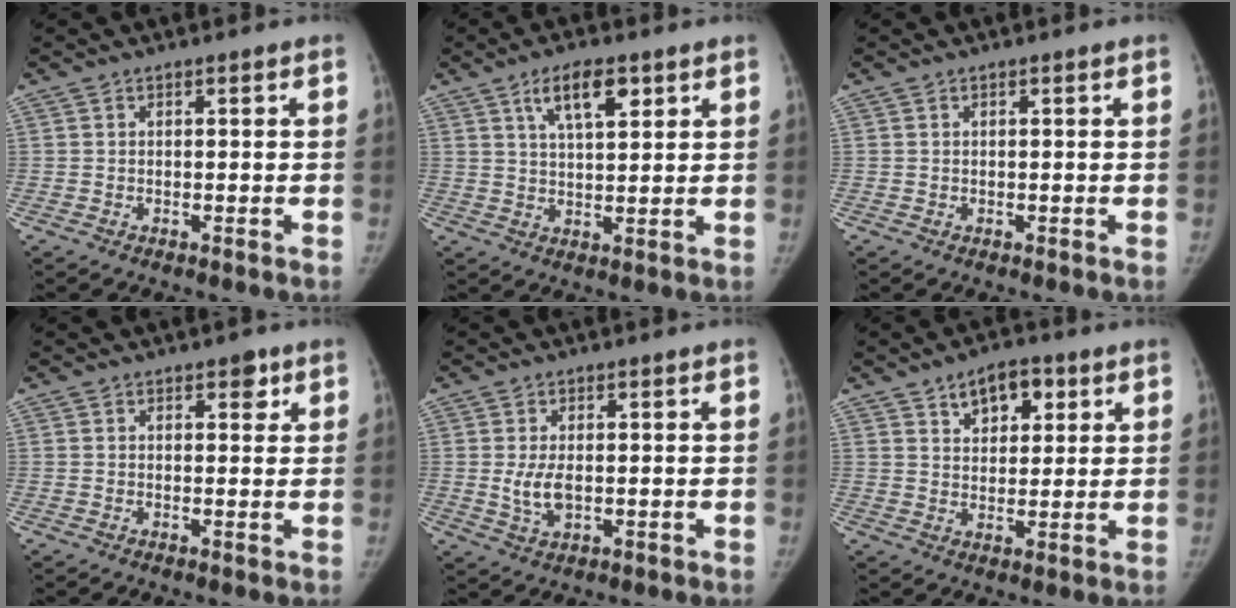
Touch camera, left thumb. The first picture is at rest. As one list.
[{"total": 7.9, "force": [4.0, 3.1, 6.0], "torque": [-0.088, -0.014, 0.070]}, {"total": 0.0}, {"total": 2.4, "force": [1.3, 1.5, 1.4], "torque": [0.001, -0.003, 0.014]}, {"total": 4.5, "force": [-0.2, 2.5, 3.7], "torque": [-0.072, -0.009, 0.002]}, {"total": 7.5, "force": [3.8, 4.6, 4.5], "torque": [-0.032, -0.014, 0.055]}]